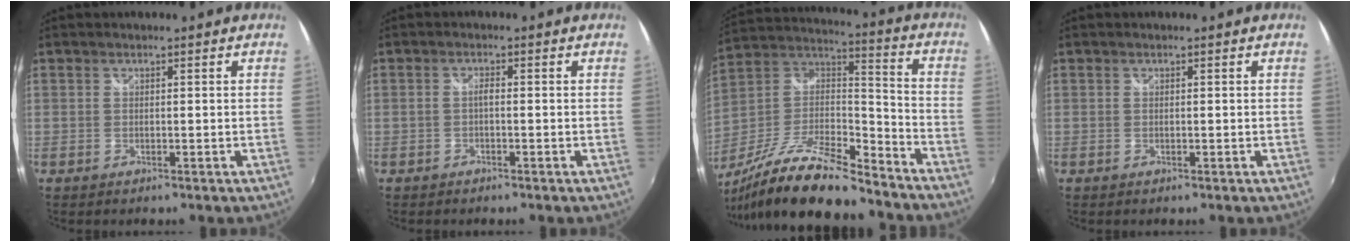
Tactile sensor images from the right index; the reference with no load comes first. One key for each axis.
{"total": 1.0, "fx": -0.2, "fy": 0.3, "fz": 1.0, "tx": -0.019, "ty": 0.004, "tz": -0.006}
{"total": 21.9, "fx": -16.5, "fy": 5.5, "fz": 13.3, "tx": -0.260, "ty": -0.019, "tz": -0.288}
{"total": 0.0}